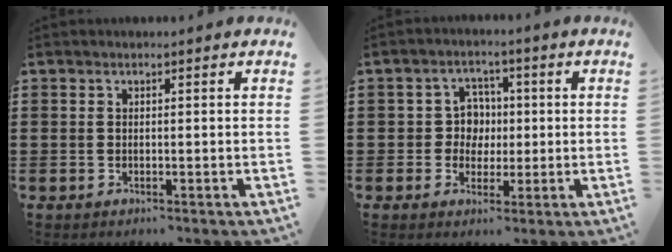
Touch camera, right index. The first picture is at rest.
{"total": 4.6, "force": [0.1, 4.3, 1.5], "torque": [-0.041, 0.011, -0.003]}